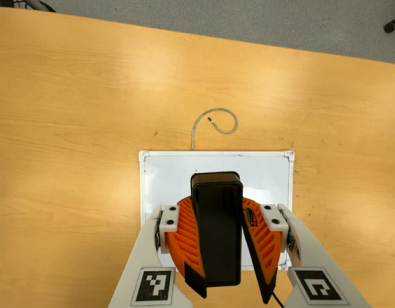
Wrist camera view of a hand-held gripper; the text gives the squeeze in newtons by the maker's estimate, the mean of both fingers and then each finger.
{"total": 11.3, "left": 10.7, "right": 11.9}